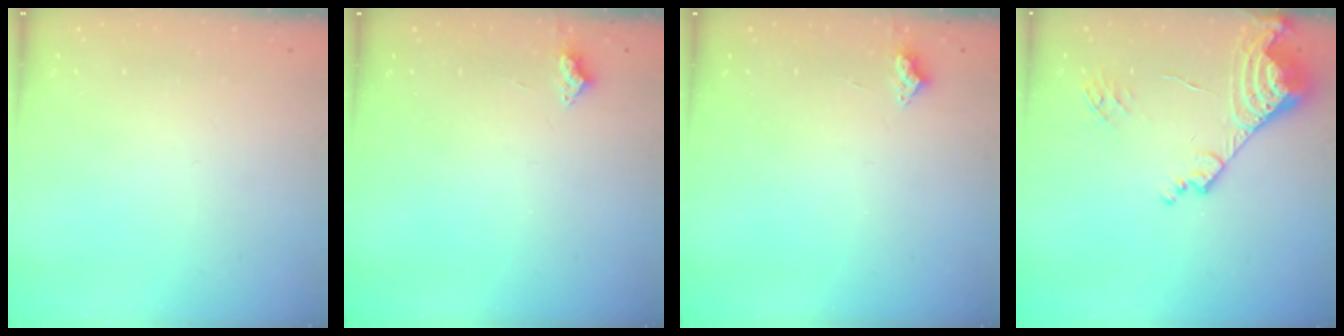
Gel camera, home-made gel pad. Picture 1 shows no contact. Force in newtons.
{"total": 3.2, "press": 3.1, "slide": 0.5}
{"total": 3.2, "press": 3.1, "slide": 0.5}
{"total": 16.4, "press": 16.3, "slide": 2.0}